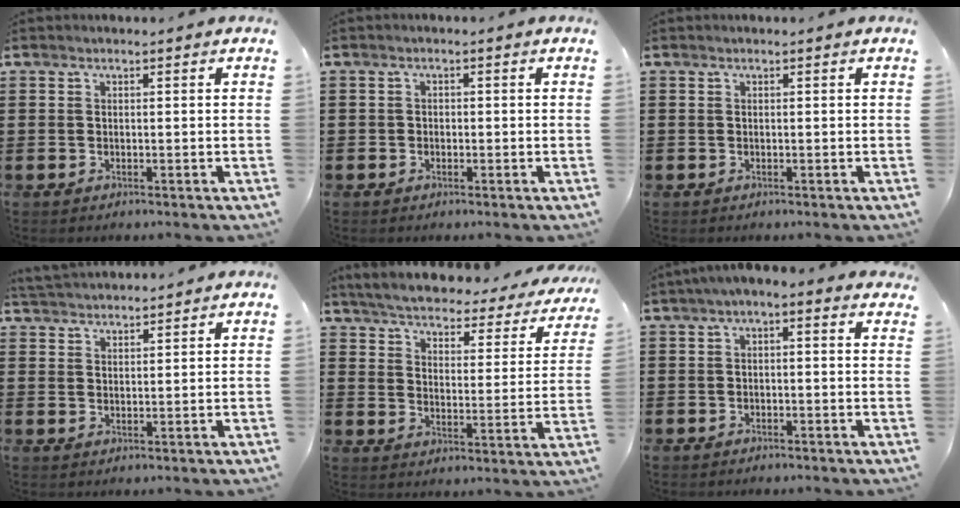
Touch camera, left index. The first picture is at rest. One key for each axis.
{"total": 0.9, "fx": -0.5, "fy": 0.8, "fz": 0.3, "tx": -0.008, "ty": 0.002, "tz": -0.011}
{"total": 0.0}
{"total": 2.4, "fx": 2.4, "fy": 0.0, "fz": -0.1, "tx": -0.006, "ty": -0.004, "tz": 0.046}
{"total": 3.8, "fx": 3.7, "fy": 0.0, "fz": 0.8, "tx": -0.039, "ty": -0.033, "tz": 0.056}
{"total": 1.6, "fx": -1.1, "fy": 0.4, "fz": 1.1, "tx": -0.019, "ty": 0.001, "tz": -0.023}